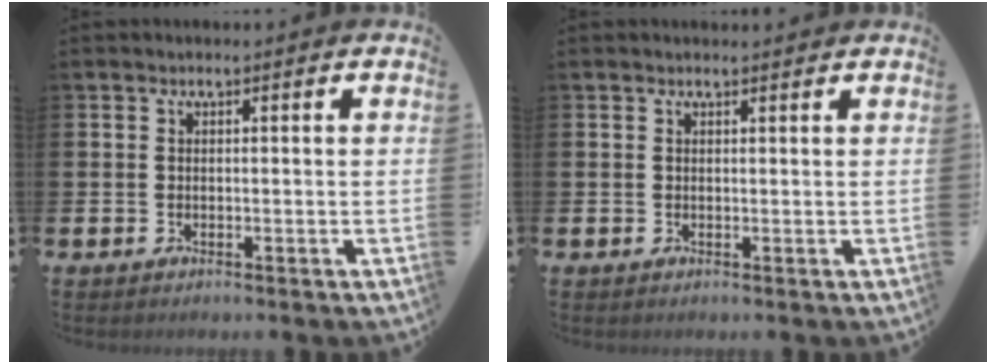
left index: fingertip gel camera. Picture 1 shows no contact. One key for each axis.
{"total": 0.6, "fx": 0.6, "fy": 0.1, "fz": 0.1, "tx": 0.005, "ty": -0.002, "tz": 0.009}